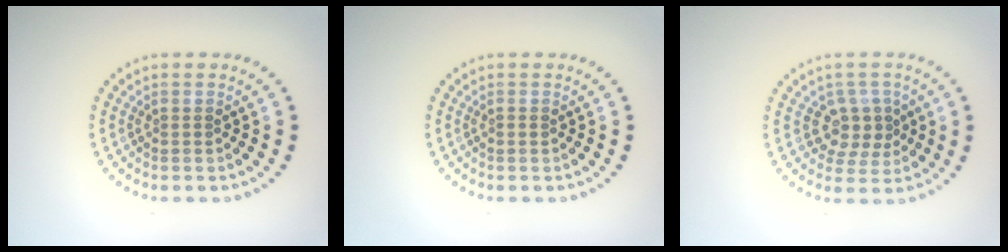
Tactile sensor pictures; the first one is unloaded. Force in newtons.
{"total": 0.6, "press": 0.6, "slide": 0.1}
{"total": 2.8, "press": 2.6, "slide": 1.2}